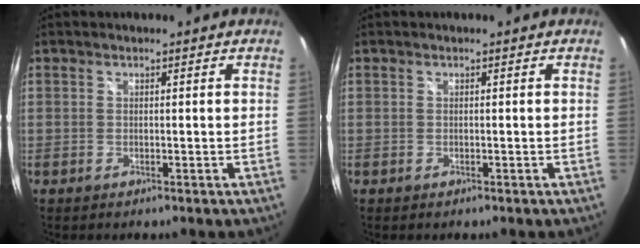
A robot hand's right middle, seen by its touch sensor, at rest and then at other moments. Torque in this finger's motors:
{"motor_torque": [0.65, -0.86, 0.00, 0.00]}